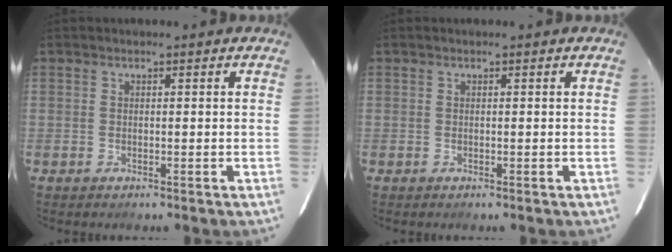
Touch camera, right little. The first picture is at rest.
{"total": 0.0}